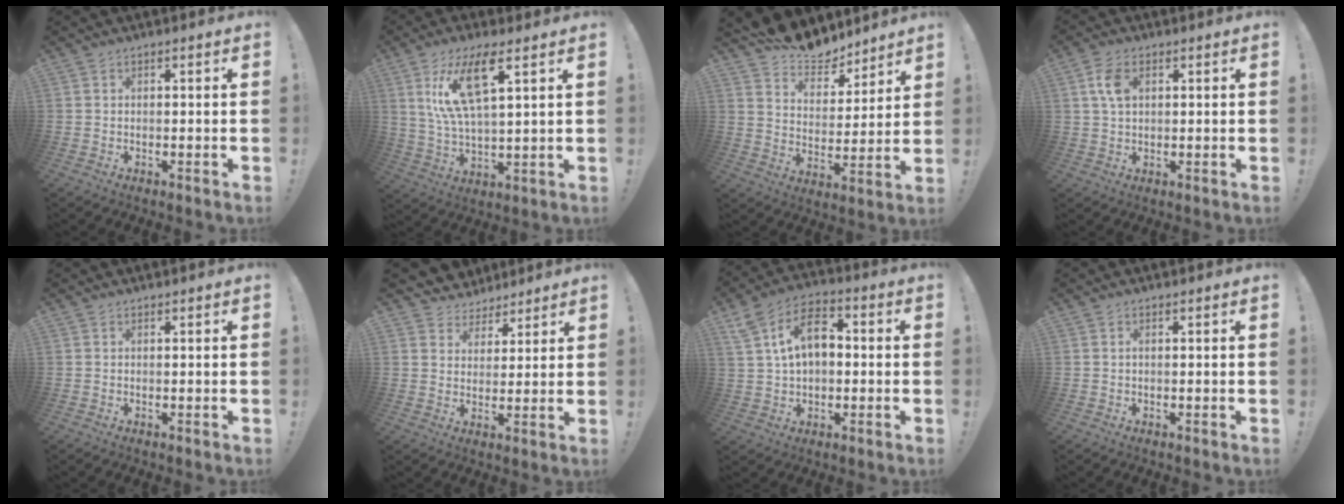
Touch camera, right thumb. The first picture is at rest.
{"total": 13.8, "force": [7.0, 4.4, 11.1], "torque": [-0.221, -0.010, 0.118]}
{"total": 11.0, "force": [9.7, 4.7, 2.0], "torque": [-0.045, -0.081, 0.184]}
{"total": 5.9, "force": [1.8, 3.5, 4.4], "torque": [-0.082, 0.000, 0.033]}
{"total": 0.0}
{"total": 5.8, "force": [3.7, 4.5, 0.1], "torque": [-0.007, -0.030, 0.075]}
{"total": 13.5, "force": [2.9, 8.8, 9.8], "torque": [-0.166, 0.009, 0.057]}
{"total": 0.5, "force": [0.0, 0.1, 0.5], "torque": [-0.016, 0.004, 0.001]}